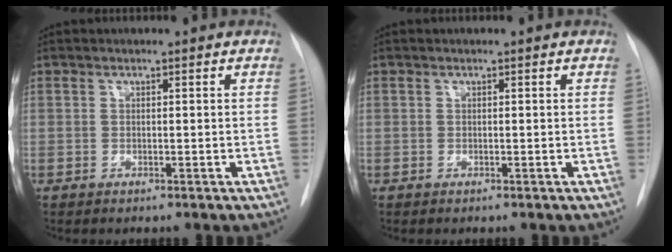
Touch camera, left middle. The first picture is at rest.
{"total": 0.0}